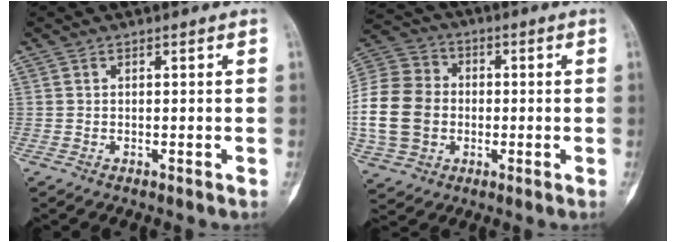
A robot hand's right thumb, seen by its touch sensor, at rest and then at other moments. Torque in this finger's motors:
{"motor_torque": [0.56, 0.37, 1.57, -0.67, 0.43]}